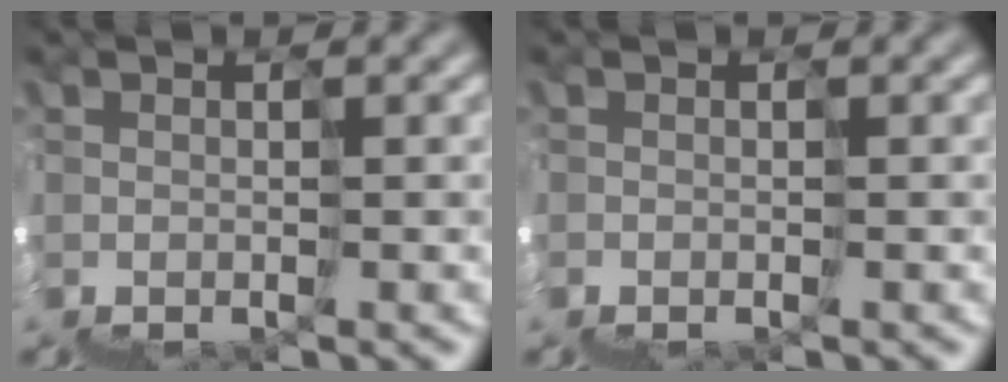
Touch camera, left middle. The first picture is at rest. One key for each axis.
{"total": 0.6, "fx": -0.3, "fy": 0.0, "fz": -0.5, "tx": 0.011, "ty": 0.006, "tz": -0.006}